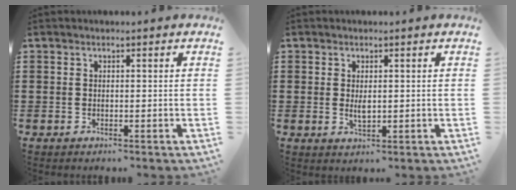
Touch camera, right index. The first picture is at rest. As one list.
[{"total": 2.1, "force": [0.3, 1.0, 1.8], "torque": [-0.037, 0.003, 0.005]}]